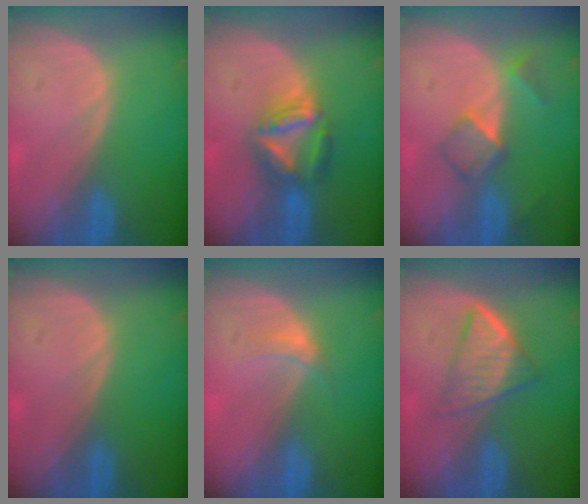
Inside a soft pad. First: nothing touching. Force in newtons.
{"total": 6.6, "press": 6.2, "slide": 2.5}
{"total": 5.1, "press": 4.4, "slide": 2.6}
{"total": 0.0}
{"total": 2.3, "press": 1.9, "slide": 1.3}
{"total": 6.3, "press": 5.4, "slide": 3.1}